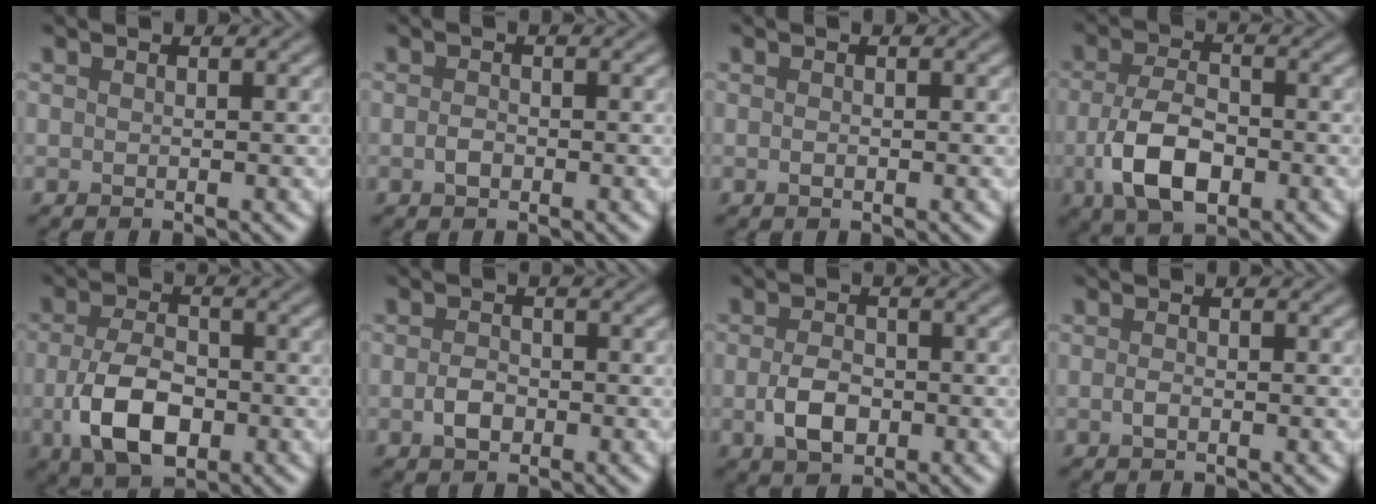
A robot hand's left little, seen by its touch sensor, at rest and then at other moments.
{"total": 1.1, "force": [-0.4, 0.7, 0.7], "torque": [-0.015, -0.001, -0.012]}
{"total": 0.5, "force": [-0.2, 0.3, 0.4], "torque": [-0.008, -0.001, -0.005]}
{"total": 5.9, "force": [-1.9, 3.2, 4.6], "torque": [-0.101, -0.008, -0.038]}
{"total": 6.5, "force": [-1.8, 3.8, 4.9], "torque": [-0.109, -0.010, -0.035]}
{"total": 2.1, "force": [-0.7, 1.4, 1.3], "torque": [-0.027, -0.001, -0.018]}
{"total": 3.5, "force": [-0.9, 2.3, 2.4], "torque": [-0.054, -0.003, -0.019]}
{"total": 0.8, "force": [-0.3, 0.4, 0.6], "torque": [-0.014, -0.001, -0.009]}